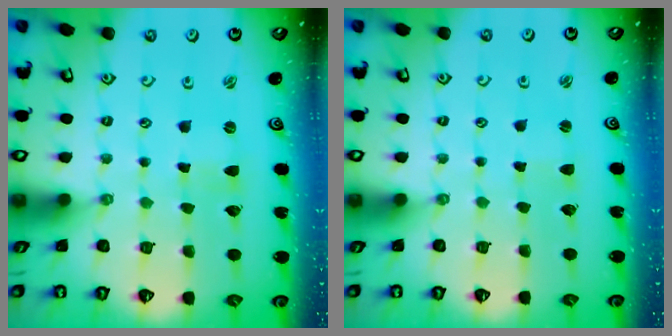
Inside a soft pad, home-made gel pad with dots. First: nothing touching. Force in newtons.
{"total": 0.9, "press": 0.8, "slide": 0.2}